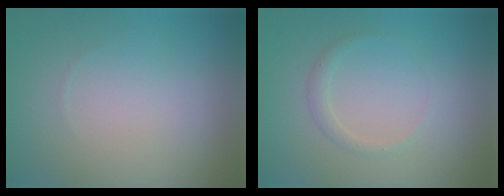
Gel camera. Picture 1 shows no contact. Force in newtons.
{"total": 1.2, "press": 1.2, "slide": 0.0}